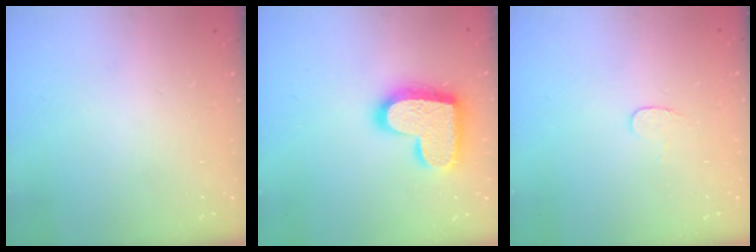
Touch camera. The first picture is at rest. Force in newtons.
{"total": 19.6, "press": 19.5, "slide": 1.3}
{"total": 4.3, "press": 4.3, "slide": 0.3}